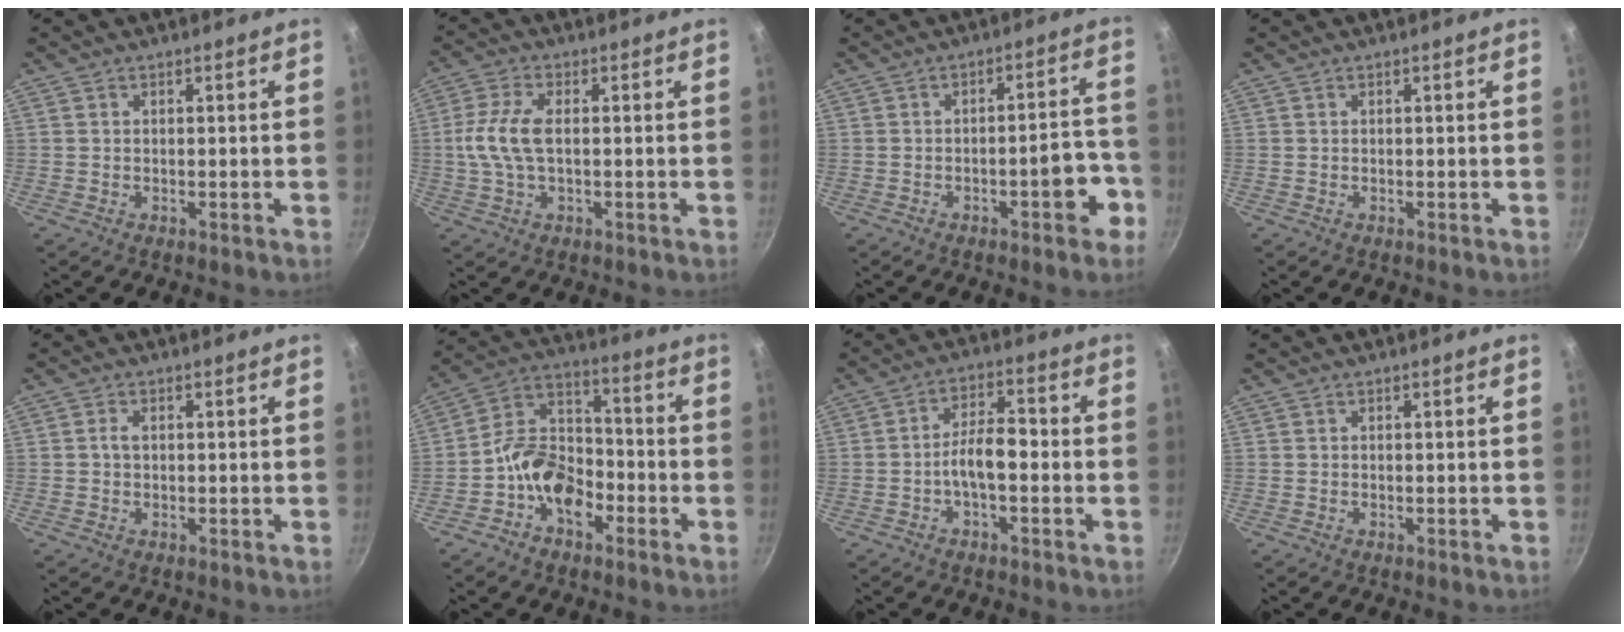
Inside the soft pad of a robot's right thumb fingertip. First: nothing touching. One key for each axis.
{"total": 7.9, "fx": 0.1, "fy": 3.8, "fz": 6.9, "tx": -0.154, "ty": 0.013, "tz": -0.004}
{"total": 7.8, "fx": -3.7, "fy": 2.7, "fz": 6.4, "tx": -0.059, "ty": 0.042, "tz": -0.044}
{"total": 0.0}
{"total": 1.7, "fx": 0.1, "fy": 1.2, "fz": 1.2, "tx": -0.018, "ty": 0.008, "tz": 0.002}
{"total": 11.9, "fx": -5.2, "fy": 7.8, "fz": 7.3, "tx": -0.099, "ty": 0.056, "tz": -0.111}
{"total": 6.5, "fx": -1.8, "fy": 2.9, "fz": 5.6, "tx": -0.086, "ty": 0.035, "tz": -0.038}
{"total": 0.0}